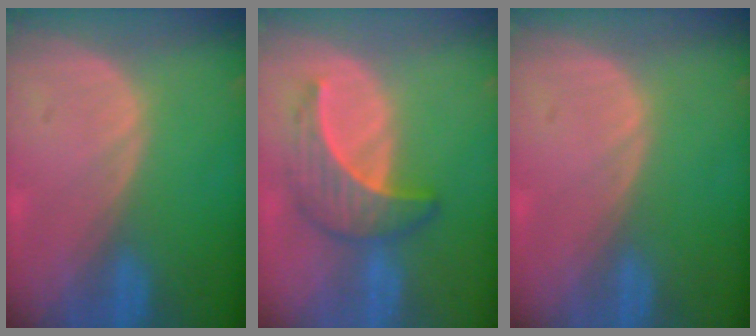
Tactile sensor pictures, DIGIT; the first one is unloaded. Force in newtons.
{"total": 6.6, "press": 6.3, "slide": 2.1}
{"total": 0.0}